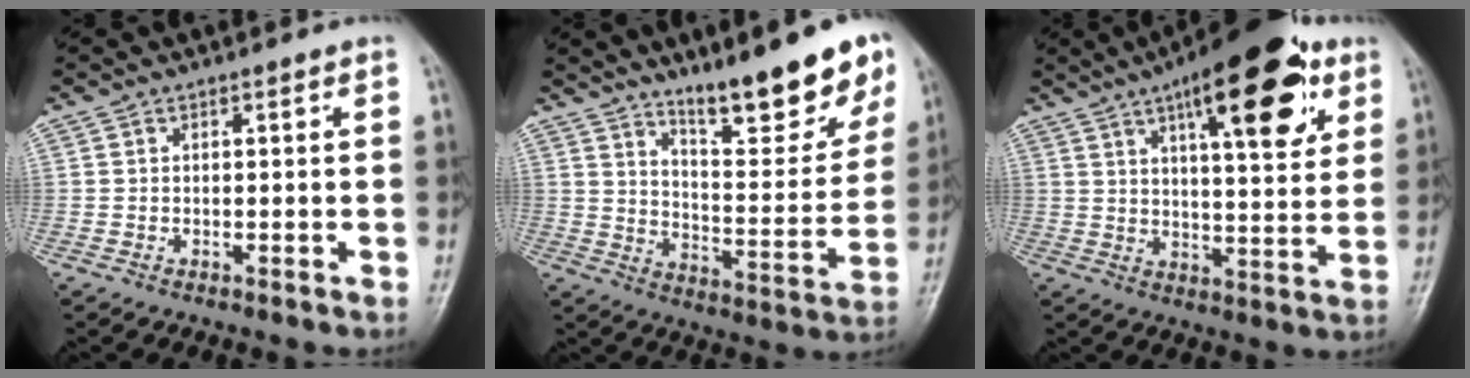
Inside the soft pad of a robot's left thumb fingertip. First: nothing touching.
{"total": 16.9, "force": [12.2, 4.0, 10.9], "torque": [-0.113, -0.081, 0.195]}
{"total": 19.9, "force": [9.8, 6.9, 15.9], "torque": [-0.199, -0.023, 0.140]}